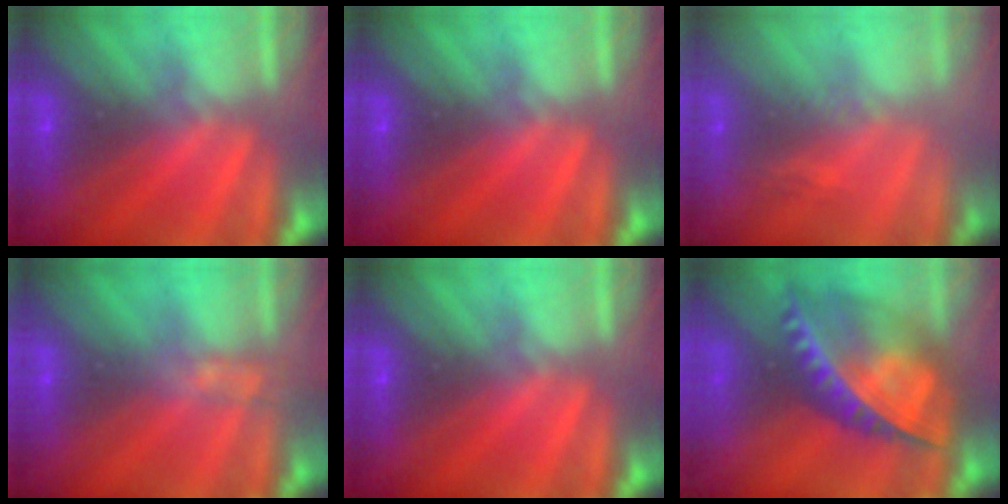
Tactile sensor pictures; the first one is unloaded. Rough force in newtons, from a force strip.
{"total": 0.0}
{"total": 2.8}
{"total": 2.7}
{"total": 0.0}
{"total": 8.8}